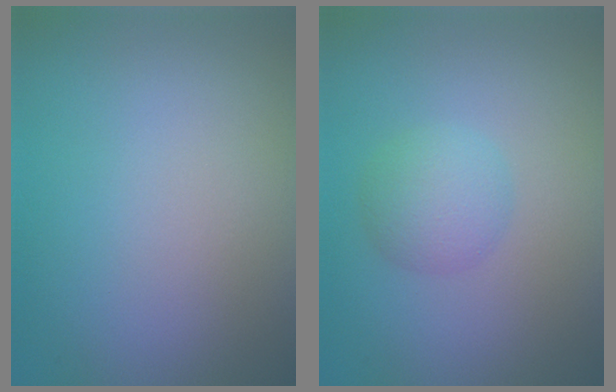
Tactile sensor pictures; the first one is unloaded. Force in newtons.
{"total": 2.9, "press": 2.9, "slide": 0.0}